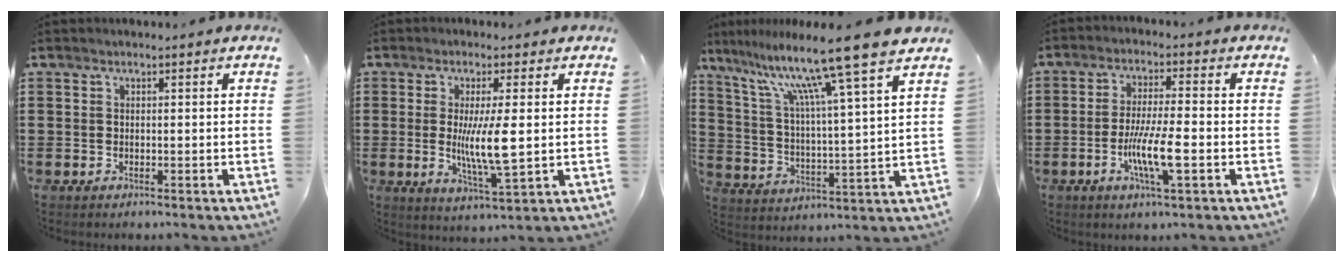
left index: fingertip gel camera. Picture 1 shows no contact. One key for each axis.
{"total": 7.7, "fx": 0.3, "fy": 1.2, "fz": 7.6, "tx": -0.137, "ty": -0.009, "tz": 0.000}
{"total": 13.0, "fx": 9.9, "fy": -0.8, "fz": 8.4, "tx": -0.179, "ty": -0.059, "tz": 0.153}
{"total": 7.8, "fx": -2.4, "fy": 1.1, "fz": 7.3, "tx": -0.140, "ty": -0.008, "tz": -0.046}